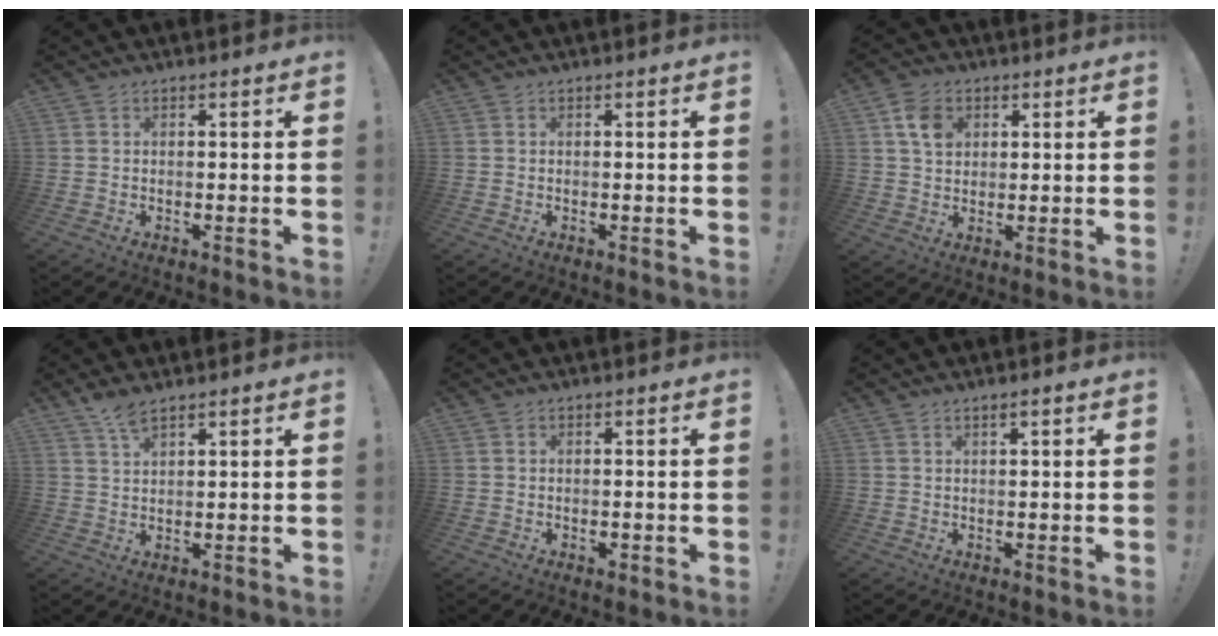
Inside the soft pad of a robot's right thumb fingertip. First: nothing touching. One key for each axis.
{"total": 0.0}
{"total": 8.2, "fx": 3.0, "fy": 6.2, "fz": 4.3, "tx": -0.069, "ty": 0.004, "tz": 0.061}
{"total": 4.5, "fx": 3.4, "fy": 1.1, "fz": 2.8, "tx": -0.055, "ty": -0.016, "tz": 0.061}
{"total": 0.7, "fx": -0.2, "fy": 0.6, "fz": 0.4, "tx": -0.007, "ty": 0.004, "tz": -0.002}
{"total": 1.4, "fx": 0.9, "fy": 0.0, "fz": 1.0, "tx": -0.030, "ty": 0.004, "tz": 0.017}